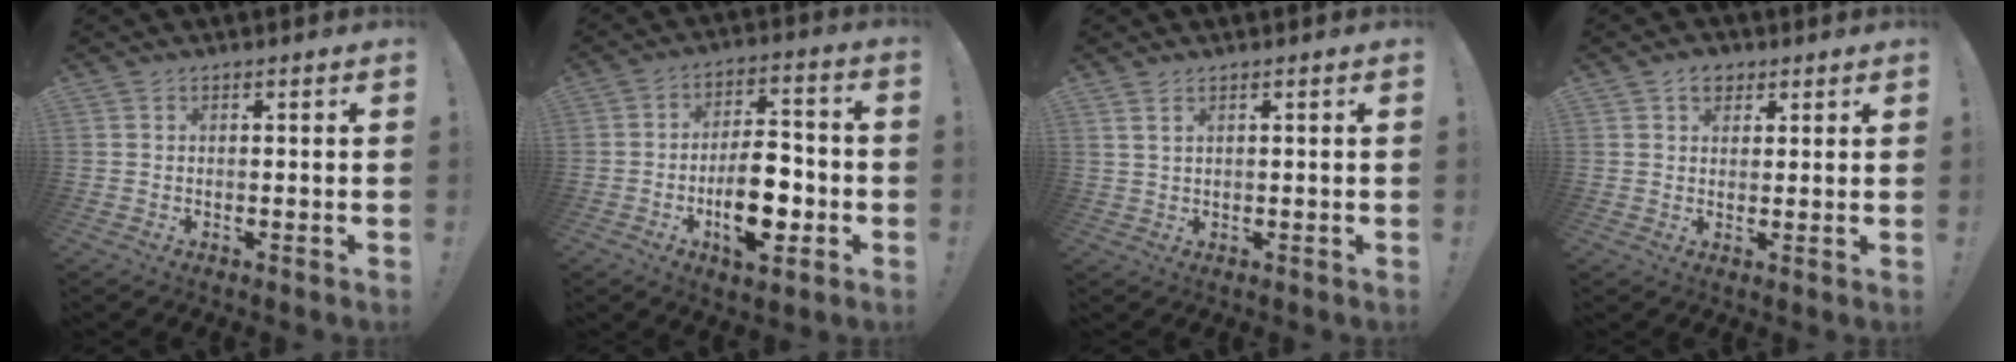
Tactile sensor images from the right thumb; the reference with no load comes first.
{"total": 14.2, "force": [-3.9, 7.4, 11.5], "torque": [-0.185, 0.015, -0.066]}
{"total": 1.9, "force": [1.2, 0.6, 1.4], "torque": [-0.038, 0.004, 0.024]}
{"total": 4.5, "force": [2.6, 3.3, 1.5], "torque": [-0.007, -0.006, 0.044]}